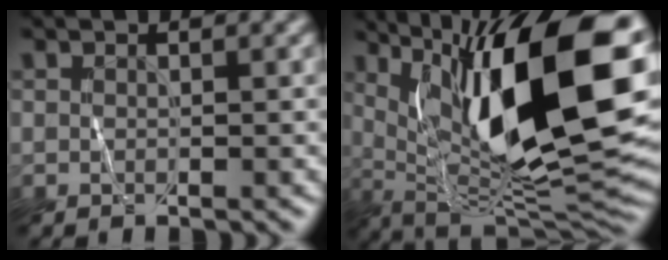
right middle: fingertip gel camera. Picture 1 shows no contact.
{"total": 18.1, "force": [4.8, 6.3, 16.3], "torque": [-0.238, 0.014, 0.077]}